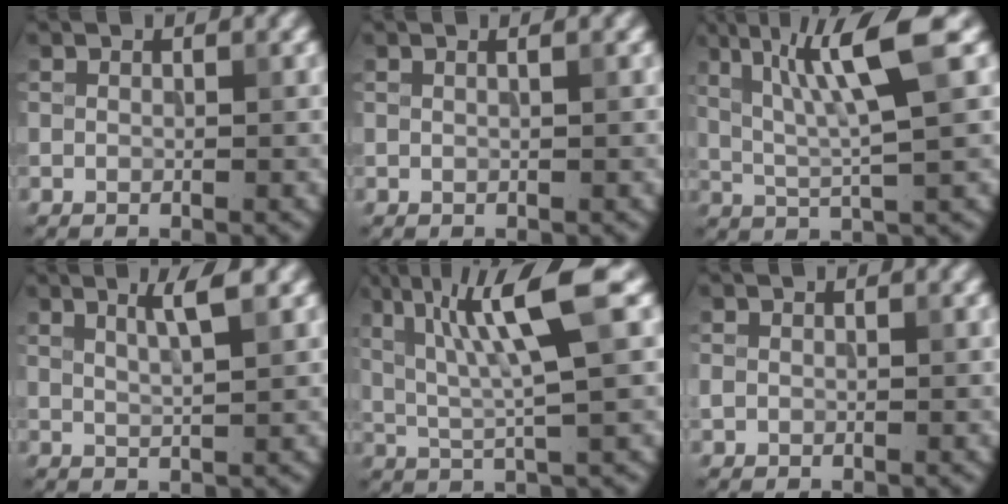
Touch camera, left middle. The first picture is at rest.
{"total": 1.0, "force": [0.5, 0.4, 0.8], "torque": [-0.005, -0.002, -0.003]}
{"total": 7.3, "force": [2.6, 0.9, 6.8], "torque": [-0.123, 0.009, 0.048]}
{"total": 2.6, "force": [1.4, 0.4, 2.1], "torque": [-0.029, 0.003, 0.021]}
{"total": 8.3, "force": [2.7, 1.0, 7.7], "torque": [-0.135, 0.012, 0.048]}
{"total": 0.7, "force": [-0.1, 0.6, 0.3], "torque": [-0.002, -0.003, -0.003]}